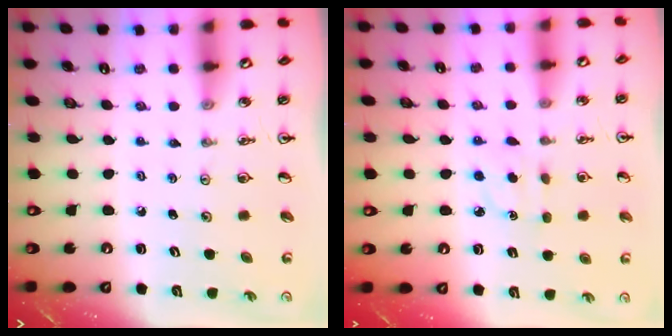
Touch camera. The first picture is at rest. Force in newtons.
{"total": 2.7, "press": 2.6, "slide": 0.9}